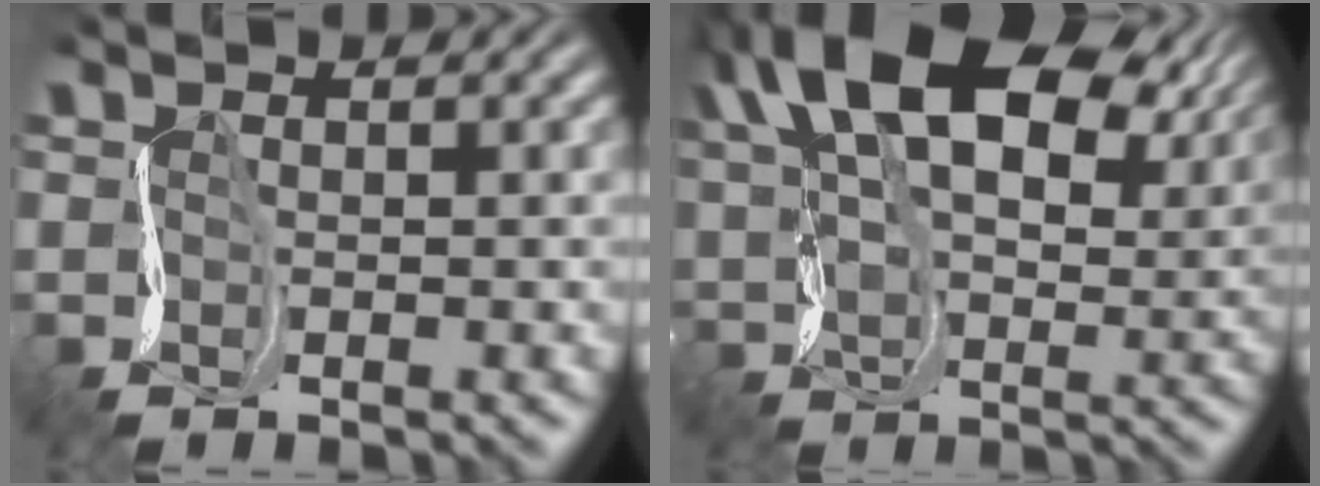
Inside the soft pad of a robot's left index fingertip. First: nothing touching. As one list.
[{"total": 15.2, "force": [8.7, 7.8, 9.7], "torque": [-0.171, 0.039, 0.155]}]